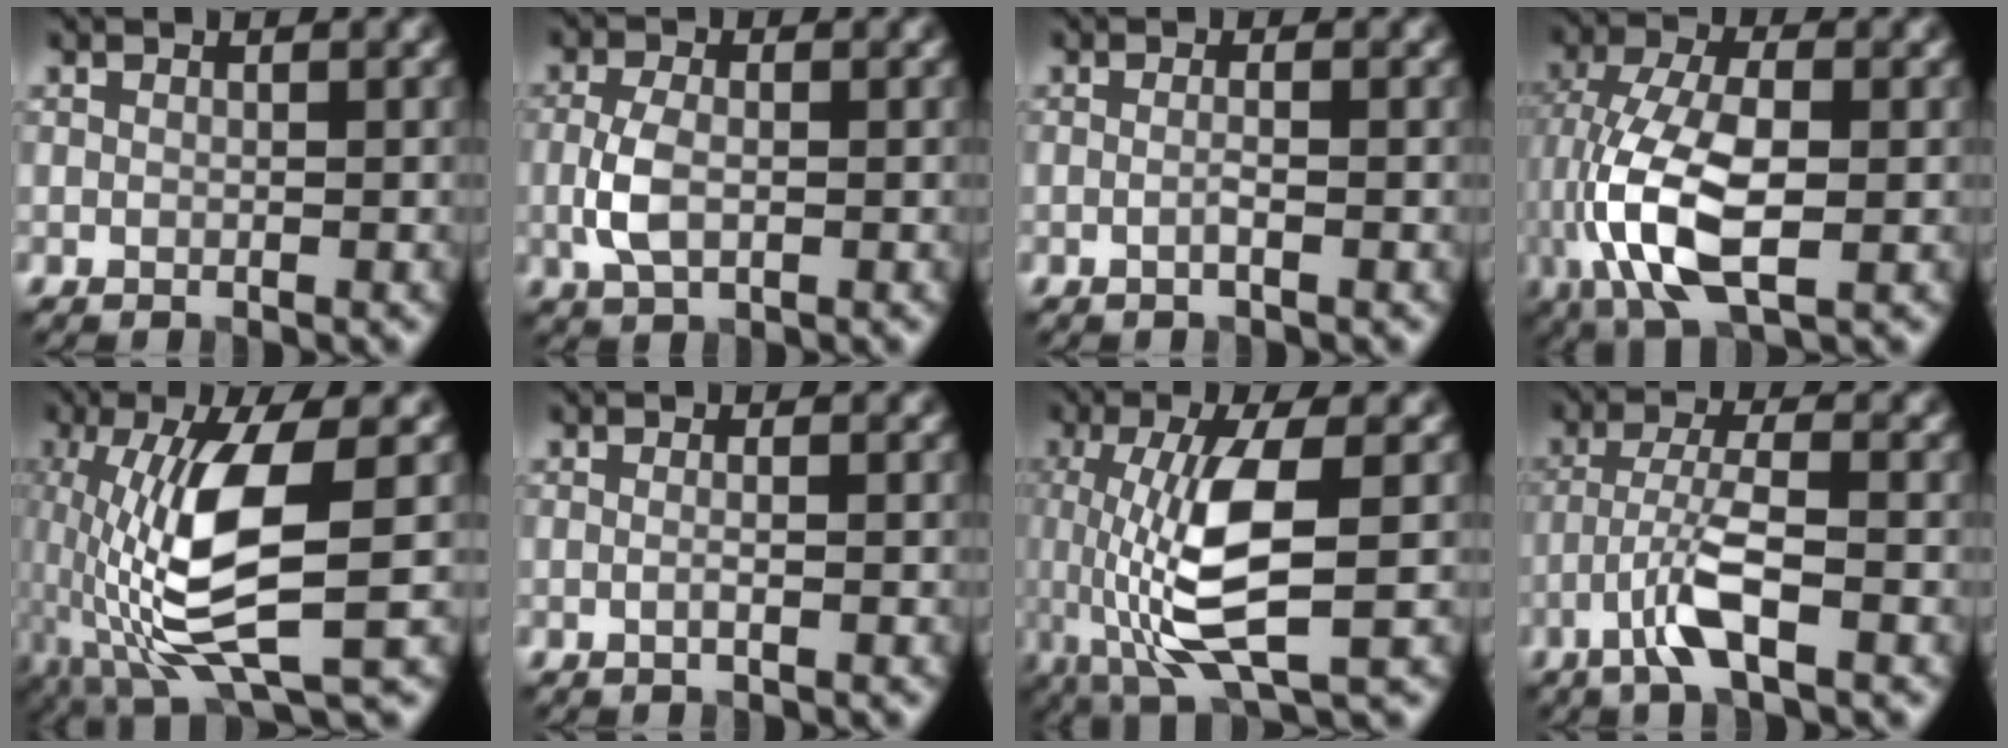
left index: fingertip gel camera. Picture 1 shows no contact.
{"total": 3.3, "force": [-0.4, 1.8, 2.7], "torque": [-0.063, -0.001, -0.009]}
{"total": 1.1, "force": [-0.3, 0.1, 1.0], "torque": [-0.018, 0.001, -0.009]}
{"total": 10.1, "force": [-1.8, 4.5, 8.9], "torque": [-0.188, 0.003, -0.041]}
{"total": 9.4, "force": [-1.6, 2.5, 8.9], "torque": [-0.186, 0.001, -0.032]}
{"total": 1.1, "force": [0.0, 0.3, 1.0], "torque": [-0.010, -0.012, -0.008]}
{"total": 8.2, "force": [-0.6, 2.3, 7.8], "torque": [-0.158, -0.005, -0.008]}
{"total": 4.4, "force": [-2.1, 0.7, 3.8], "torque": [-0.079, 0.008, -0.050]}